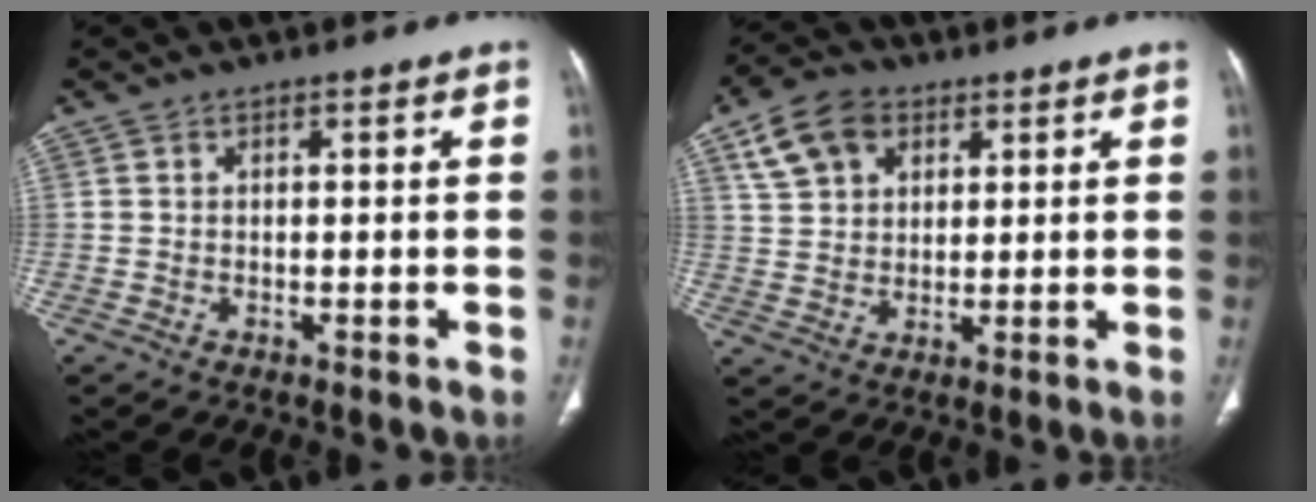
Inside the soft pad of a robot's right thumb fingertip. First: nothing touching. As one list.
[{"total": 9.4, "force": [4.5, 6.6, 5.0], "torque": [-0.076, -0.003, 0.086]}]